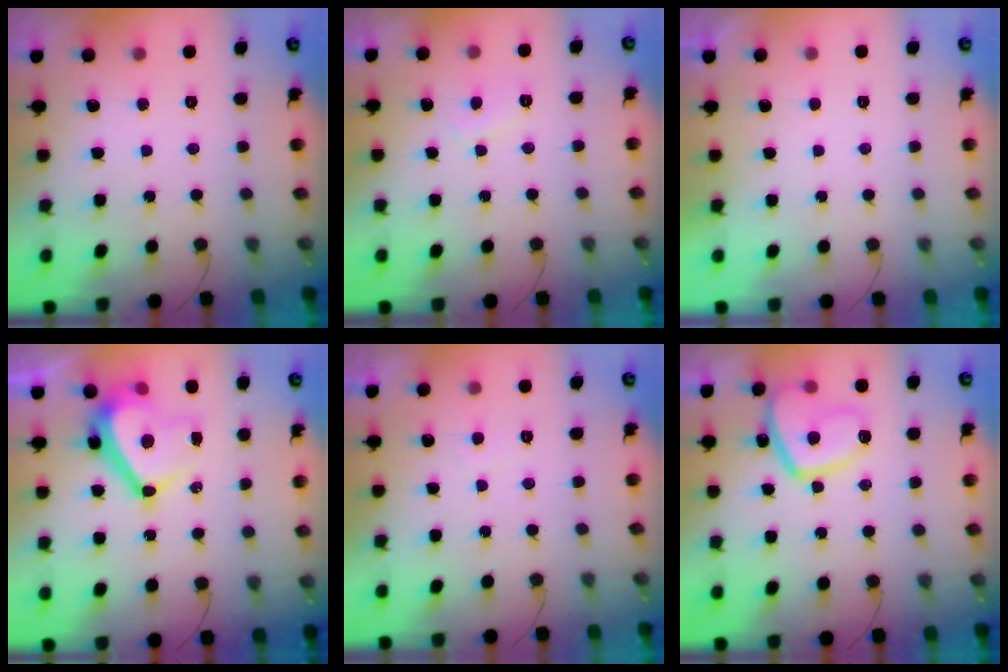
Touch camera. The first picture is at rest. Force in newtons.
{"total": 2.4, "press": 2.3, "slide": 0.7}
{"total": 2.2, "press": 2.2, "slide": 0.4}
{"total": 10.8, "press": 10.5, "slide": 2.5}
{"total": 0.9, "press": 0.8, "slide": 0.4}
{"total": 12.1, "press": 12.0, "slide": 1.1}